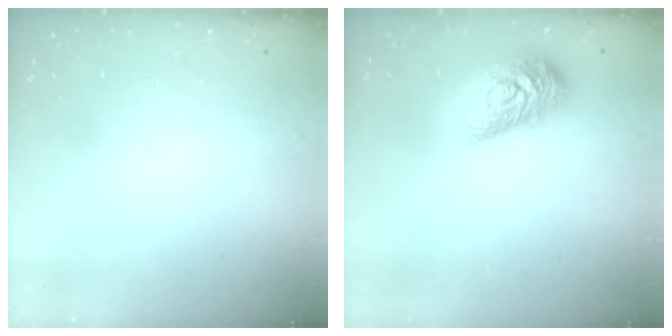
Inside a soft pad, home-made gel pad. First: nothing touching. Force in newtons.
{"total": 16.1, "press": 16.1, "slide": 0.9}